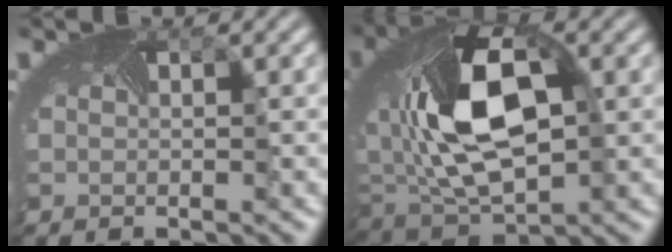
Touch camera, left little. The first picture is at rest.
{"total": 10.2, "force": [0.6, 6.4, 7.9], "torque": [-0.172, -0.007, 0.026]}